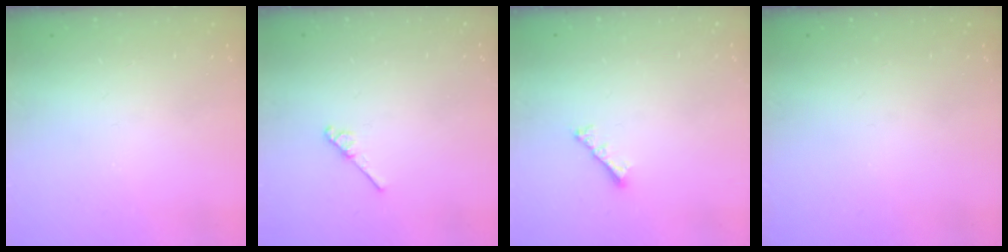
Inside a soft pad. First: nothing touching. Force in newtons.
{"total": 3.0, "press": 2.9, "slide": 0.5}
{"total": 2.8, "press": 2.7, "slide": 0.6}
{"total": 0.0}